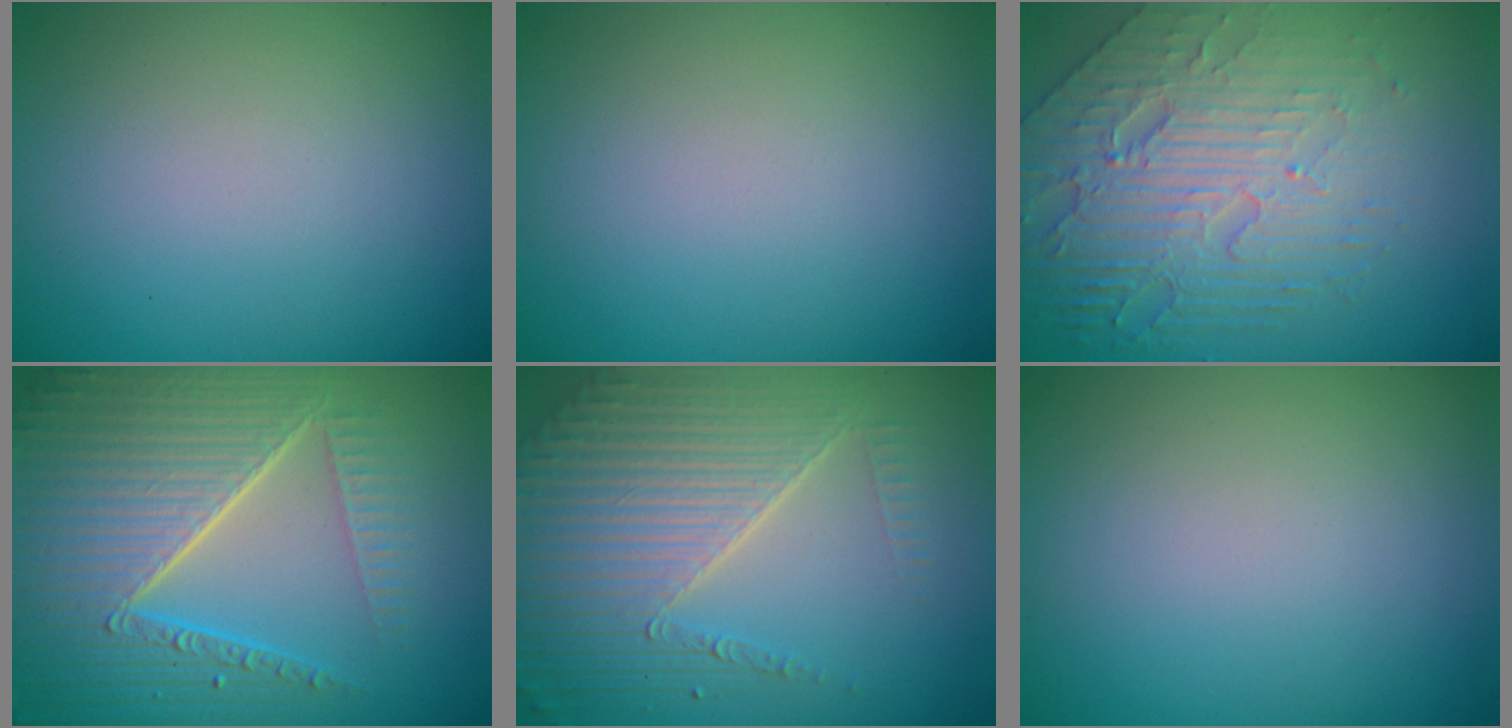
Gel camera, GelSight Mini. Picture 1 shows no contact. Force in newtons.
{"total": 0.0}
{"total": 7.2, "press": 5.2, "slide": 5.1}
{"total": 8.6, "press": 6.0, "slide": 6.2}
{"total": 7.0, "press": 5.1, "slide": 4.8}
{"total": 0.0}